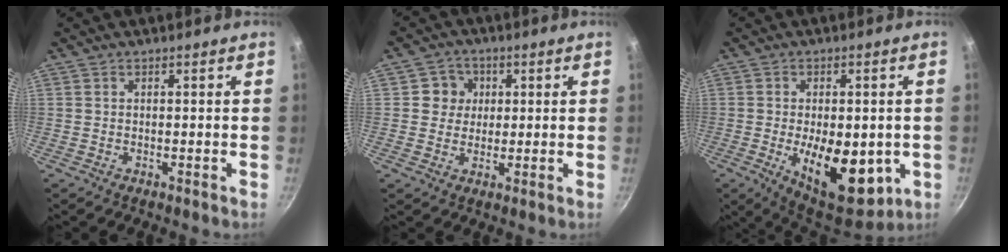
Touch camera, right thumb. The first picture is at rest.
{"total": 5.3, "force": [1.0, 5.1, 1.4], "torque": [0.010, 0.006, 0.010]}
{"total": 16.5, "force": [-3.6, 8.4, 13.8], "torque": [-0.189, -0.016, -0.031]}